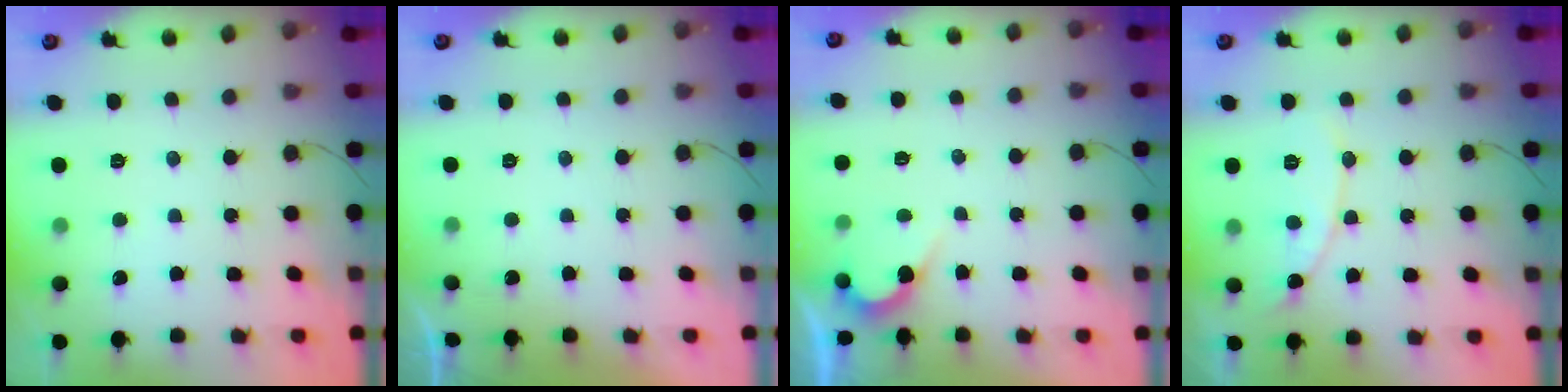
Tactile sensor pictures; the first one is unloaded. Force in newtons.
{"total": 0.8, "press": 0.8, "slide": 0.1}
{"total": 2.7, "press": 2.7, "slide": 0.2}
{"total": 8.6, "press": 8.6, "slide": 0.4}